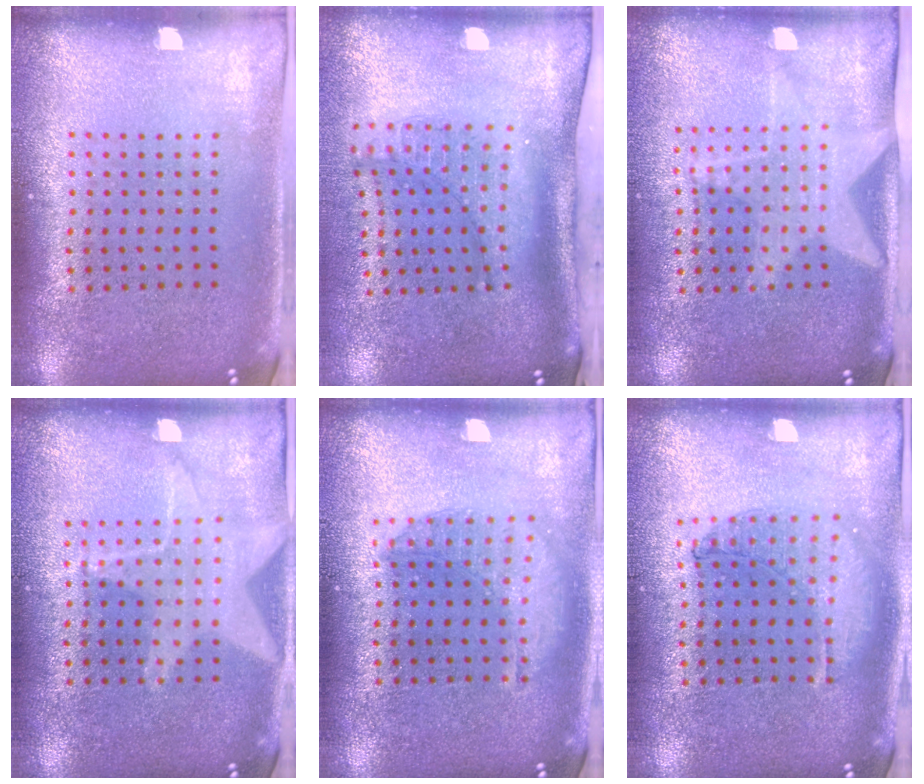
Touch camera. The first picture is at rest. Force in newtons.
{"total": 1.9, "press": 1.4, "slide": 1.3}
{"total": 1.4, "press": 1.4, "slide": 0.3}
{"total": 1.3, "press": 1.3, "slide": 0.4}
{"total": 1.4, "press": 1.3, "slide": 0.5}
{"total": 0.9, "press": 0.9, "slide": 0.2}